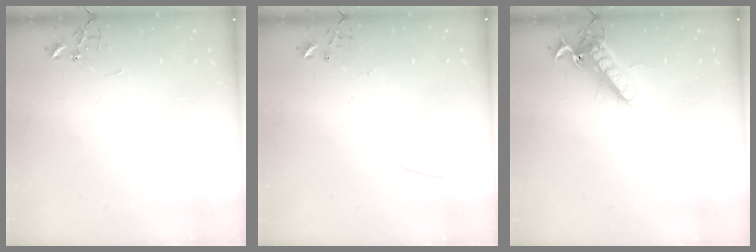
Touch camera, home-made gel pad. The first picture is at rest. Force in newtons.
{"total": 2.2, "press": 2.1, "slide": 0.3}
{"total": 12.9, "press": 12.8, "slide": 1.7}